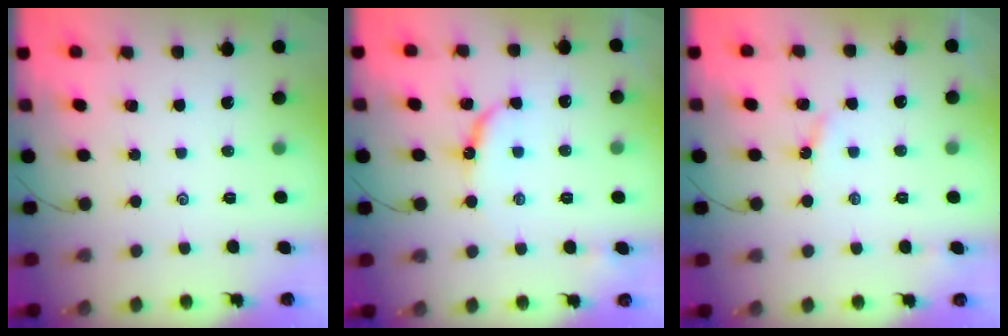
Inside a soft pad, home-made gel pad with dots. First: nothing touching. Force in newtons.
{"total": 8.0, "press": 7.9, "slide": 0.8}
{"total": 2.8, "press": 2.8, "slide": 0.5}